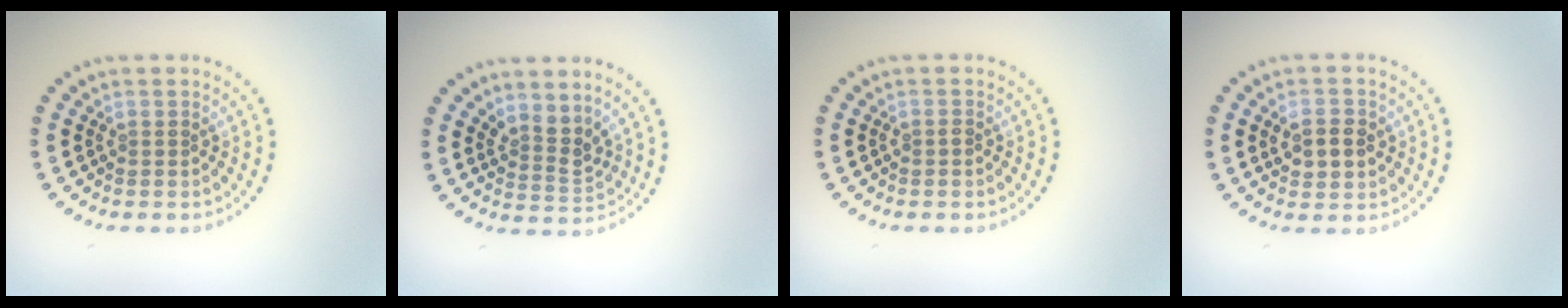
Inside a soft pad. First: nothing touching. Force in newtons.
{"total": 2.5, "press": 1.9, "slide": 1.6}
{"total": 0.7, "press": 0.7, "slide": 0.1}
{"total": 3.0, "press": 3.0, "slide": 0.3}